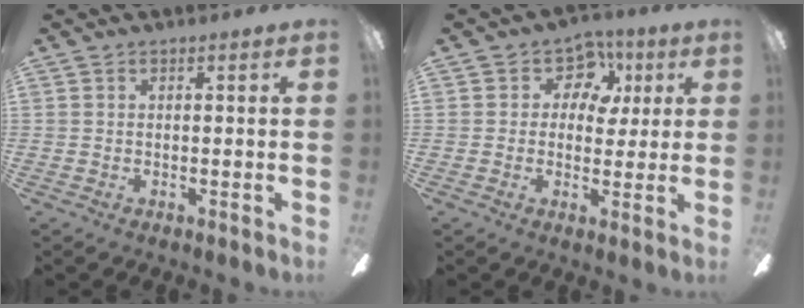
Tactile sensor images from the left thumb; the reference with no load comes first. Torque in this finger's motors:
{"motor_torque": [-0.21, 0.36, -0.27, 0.18, -0.01]}